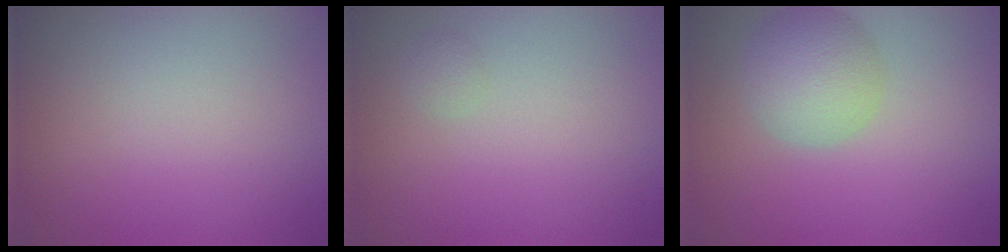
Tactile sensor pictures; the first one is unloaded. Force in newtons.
{"total": 0.7, "press": 0.7, "slide": 0.0}
{"total": 4.3, "press": 4.3, "slide": 0.3}